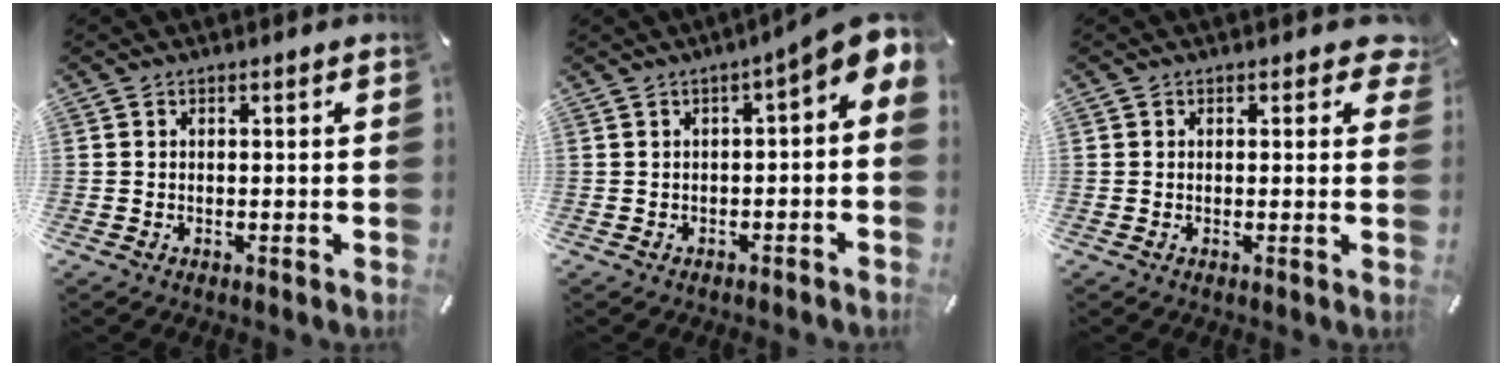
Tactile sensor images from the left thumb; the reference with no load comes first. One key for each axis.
{"total": 6.0, "fx": 1.2, "fy": 2.0, "fz": 5.5, "tx": -0.089, "ty": -0.017, "tz": 0.018}
{"total": 2.3, "fx": 1.0, "fy": 1.6, "fz": 1.4, "tx": -0.005, "ty": -0.002, "tz": 0.013}